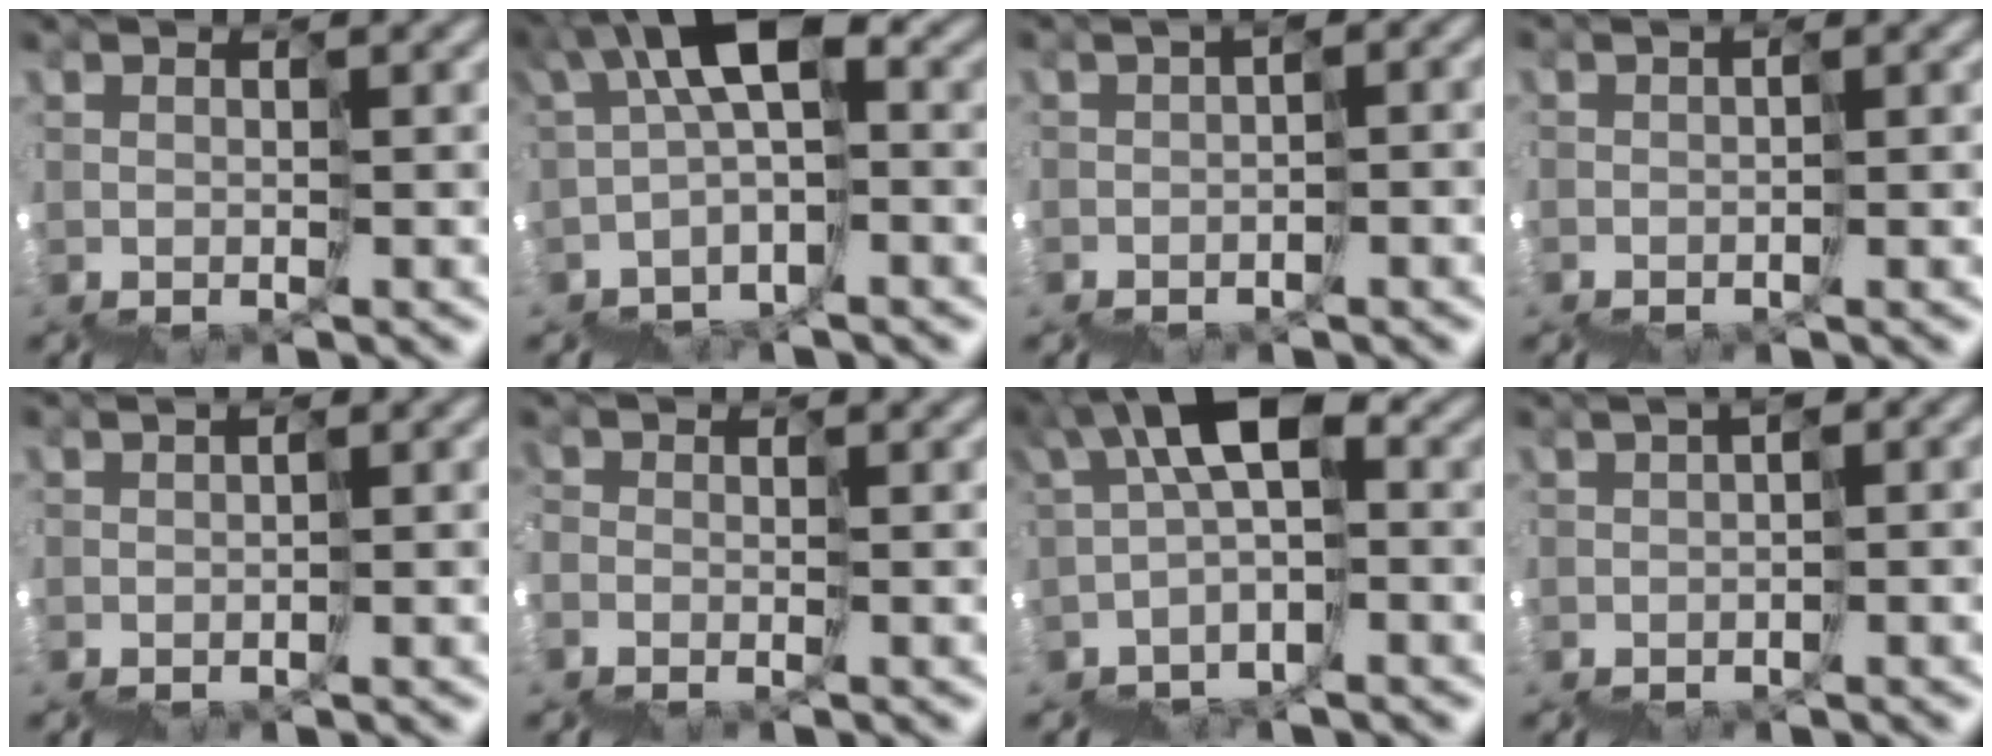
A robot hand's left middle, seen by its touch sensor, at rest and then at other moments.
{"total": 4.8, "force": [0.3, 2.0, 4.4], "torque": [-0.084, 0.036, -0.010]}
{"total": 2.4, "force": [-2.1, 0.2, 1.1], "torque": [-0.016, -0.007, -0.031]}
{"total": 1.2, "force": [-1.0, 0.6, 0.1], "torque": [0.000, 0.003, -0.021]}
{"total": 1.6, "force": [-1.3, 0.8, 0.2], "torque": [0.001, 0.007, -0.024]}
{"total": 1.8, "force": [-1.3, -0.6, -1.1], "torque": [0.016, 0.009, -0.035]}
{"total": 4.7, "force": [0.3, 2.3, 4.1], "torque": [-0.077, 0.033, -0.009]}
{"total": 1.8, "force": [-1.6, -0.2, 0.8], "torque": [-0.016, -0.006, -0.032]}